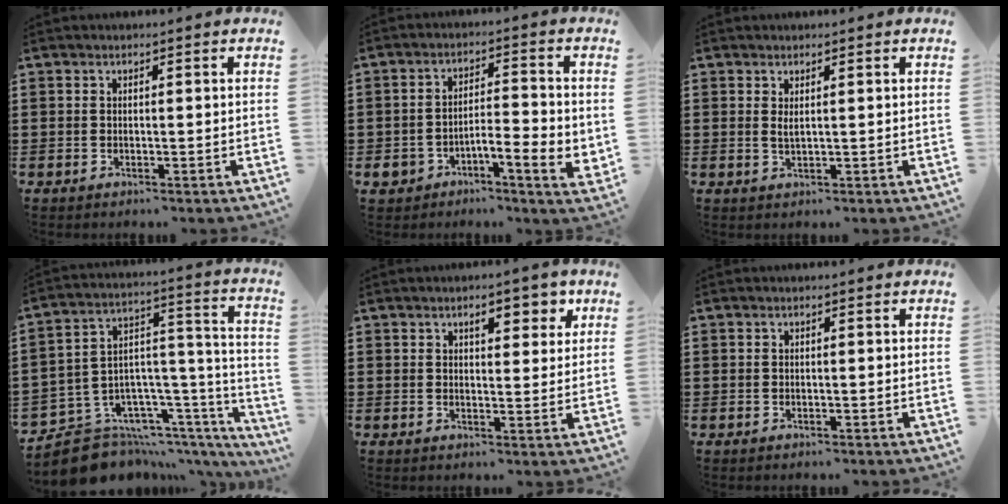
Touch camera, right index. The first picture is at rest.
{"total": 6.0, "force": [-2.5, 2.3, 4.9], "torque": [-0.092, -0.001, -0.045]}
{"total": 1.4, "force": [0.7, 0.3, 1.2], "torque": [-0.023, 0.002, 0.013]}
{"total": 10.2, "force": [-8.2, 5.3, 2.9], "torque": [-0.067, 0.005, -0.146]}
{"total": 4.5, "force": [2.6, 1.9, 3.2], "torque": [-0.038, -0.001, 0.036]}
{"total": 0.0}